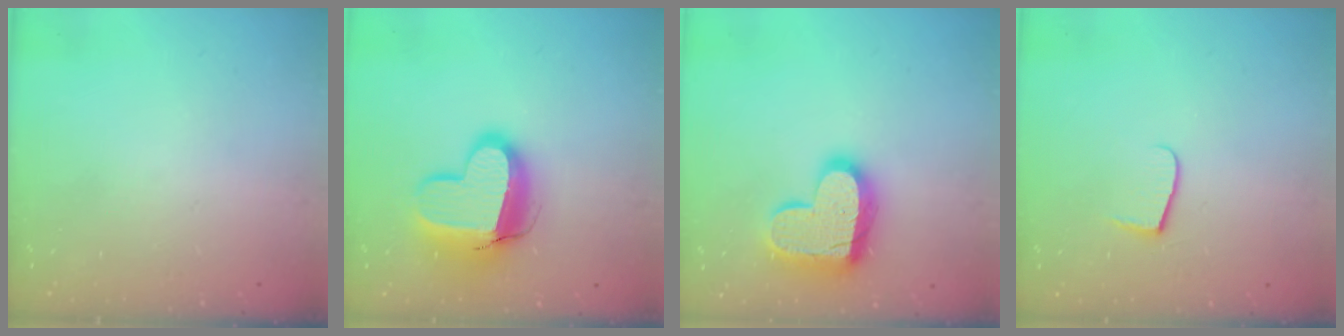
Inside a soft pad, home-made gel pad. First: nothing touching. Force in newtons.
{"total": 14.4, "press": 14.4, "slide": 1.1}
{"total": 17.2, "press": 17.1, "slide": 1.1}
{"total": 4.8, "press": 4.8, "slide": 0.6}